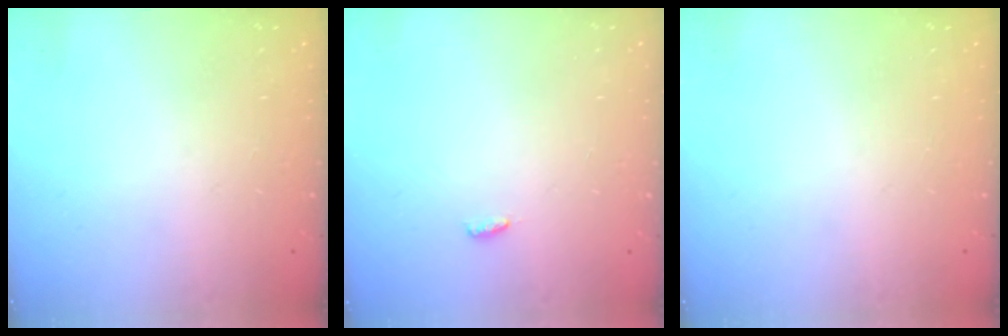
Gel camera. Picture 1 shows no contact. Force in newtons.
{"total": 3.1, "press": 2.7, "slide": 1.5}
{"total": 0.0}